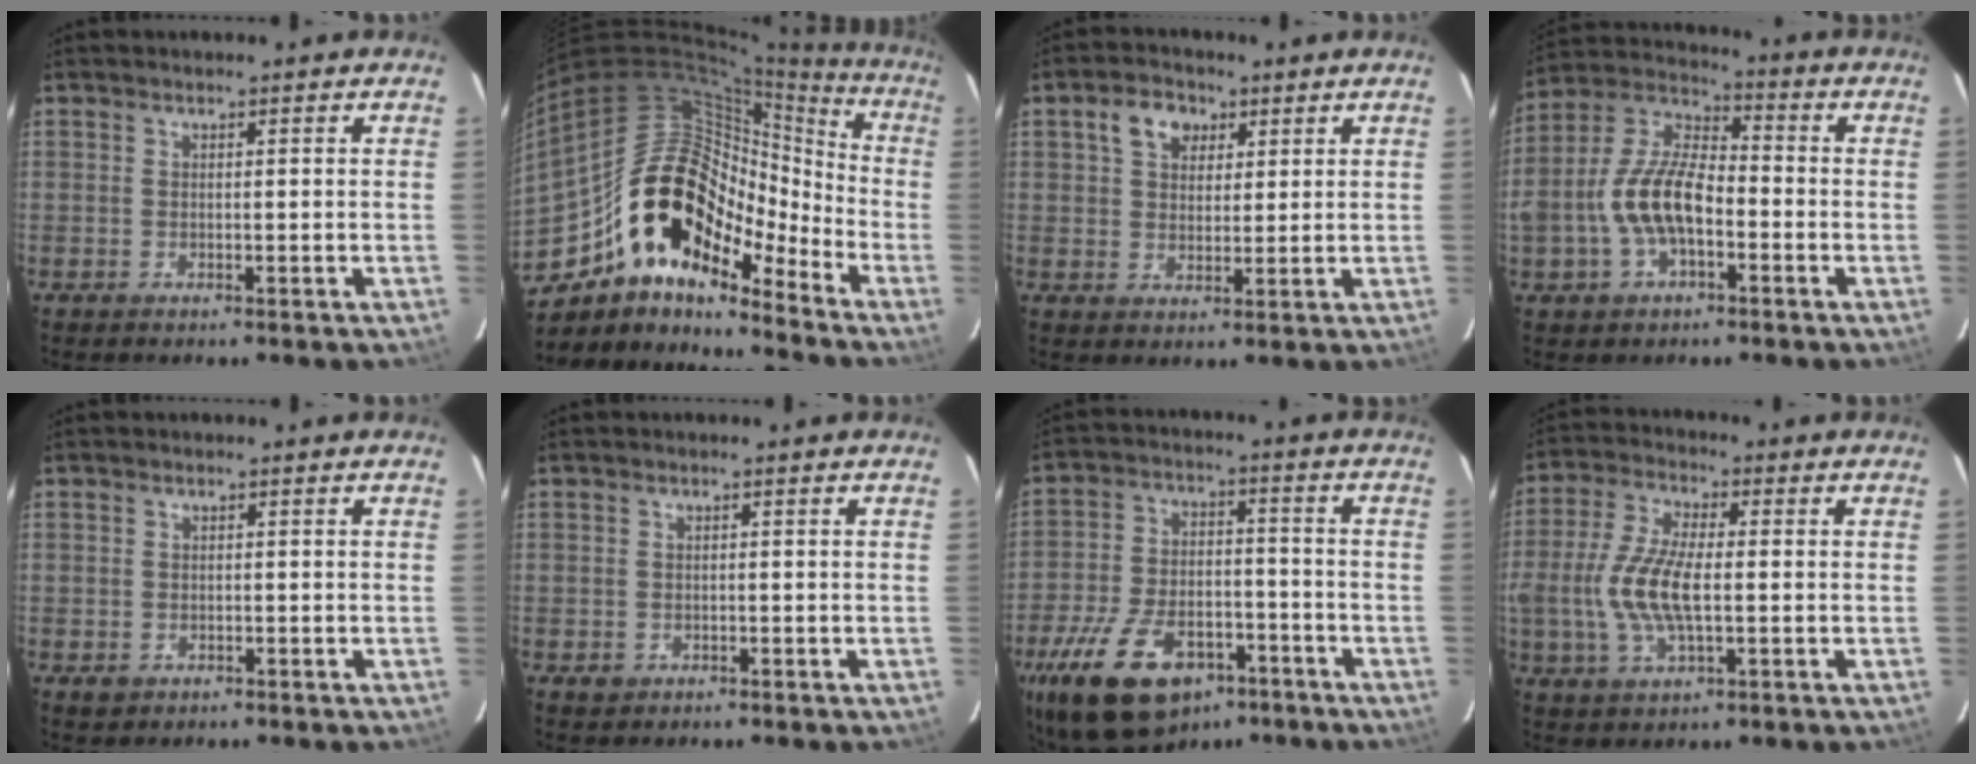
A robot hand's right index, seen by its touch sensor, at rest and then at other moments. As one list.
[{"total": 21.3, "force": [-12.8, 11.5, 12.5], "torque": [-0.227, 0.028, -0.235]}, {"total": 5.8, "force": [2.7, 4.0, 3.1], "torque": [-0.052, 0.020, 0.048]}, {"total": 12.9, "force": [-3.4, 6.7, 10.5], "torque": [-0.219, 0.013, -0.064]}, {"total": 1.9, "force": [-0.5, 1.8, 0.4], "torque": [-0.008, 0.001, -0.004]}, {"total": 1.9, "force": [-0.6, 1.7, 0.4], "torque": [-0.007, 0.002, -0.005]}, {"total": 19.6, "force": [-12.2, 10.0, 11.6], "torque": [-0.245, -0.017, -0.196]}, {"total": 11.6, "force": [-1.2, 4.7, 10.5], "torque": [-0.225, 0.003, -0.024]}]